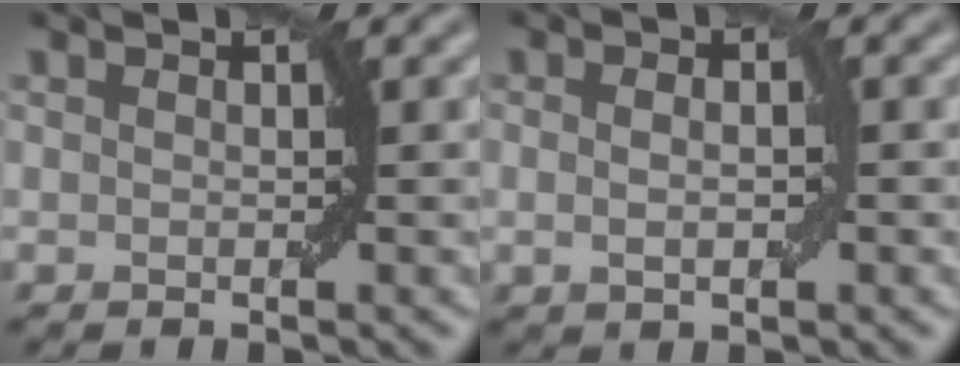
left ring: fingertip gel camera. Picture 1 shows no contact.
{"total": 2.2, "force": [0.1, 1.1, 1.9], "torque": [-0.027, 0.002, 0.000]}